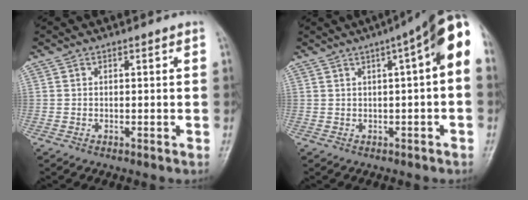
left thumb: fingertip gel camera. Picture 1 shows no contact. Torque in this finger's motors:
{"motor_torque": [2.42, 2.59, 1.79, -0.70, 0.21]}